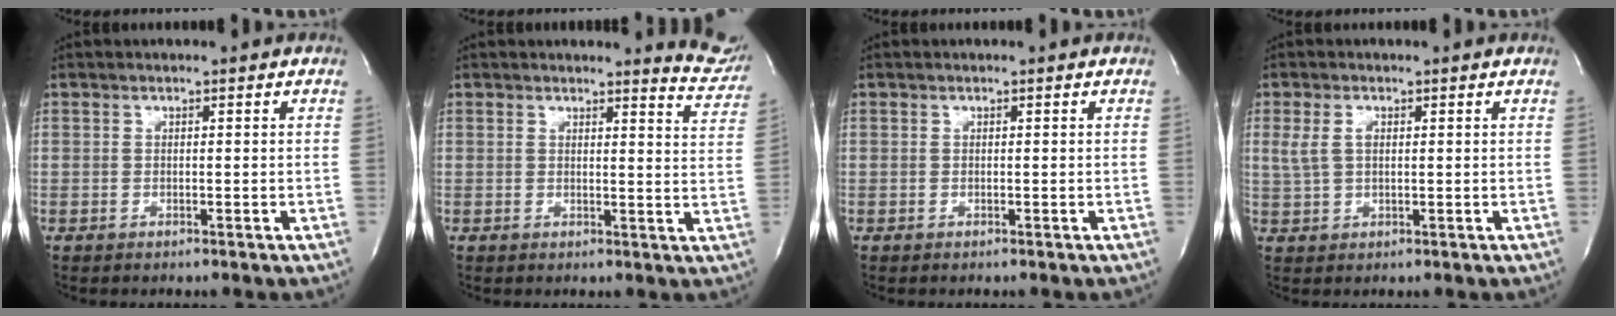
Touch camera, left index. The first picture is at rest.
{"total": 6.4, "force": [6.4, 0.4, 0.2], "torque": [0.006, -0.059, 0.045]}
{"total": 0.0}
{"total": 3.1, "force": [1.1, 1.5, 2.5], "torque": [-0.063, 0.013, 0.028]}